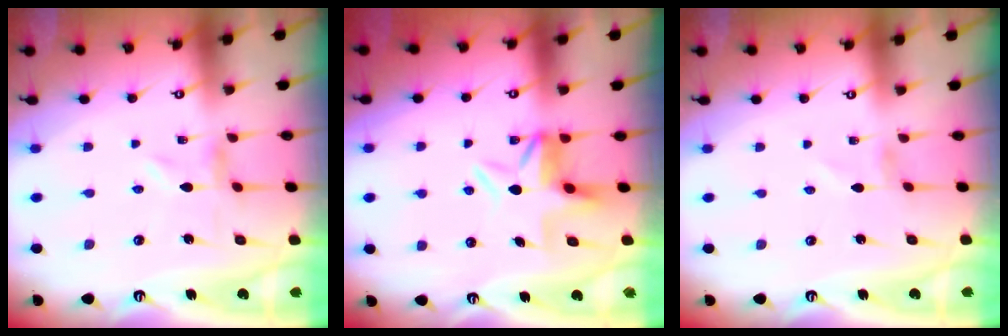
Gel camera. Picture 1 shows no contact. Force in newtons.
{"total": 5.5, "press": 5.3, "slide": 1.6}
{"total": 0.7, "press": 0.7, "slide": 0.2}